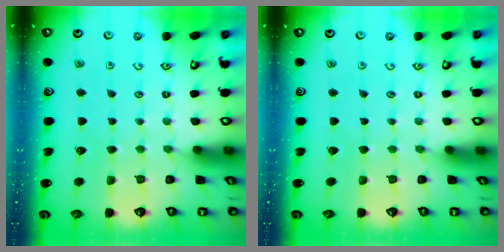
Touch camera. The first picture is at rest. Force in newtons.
{"total": 0.0}